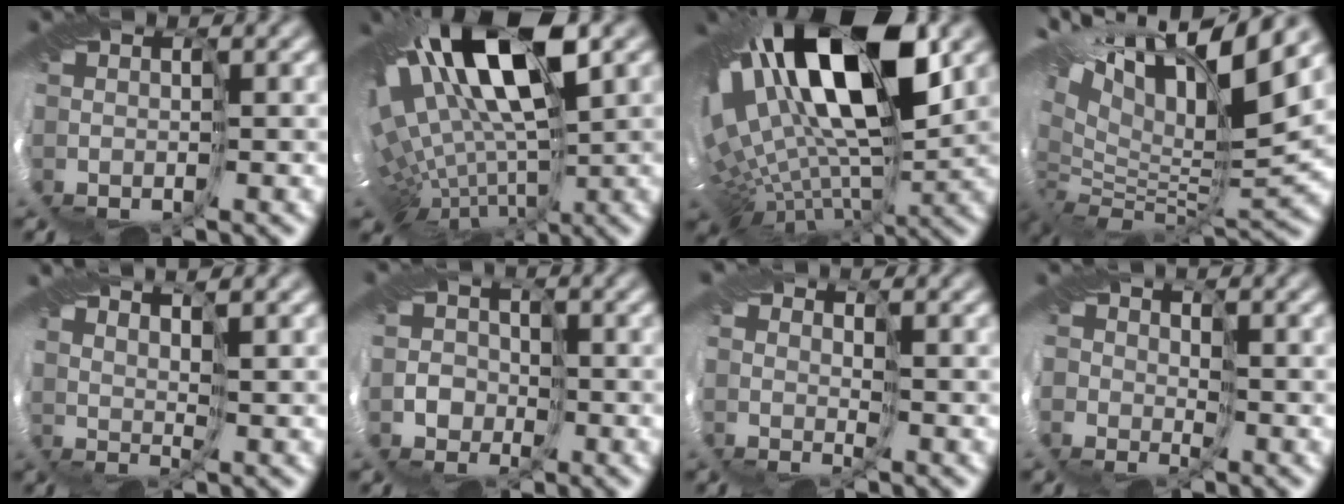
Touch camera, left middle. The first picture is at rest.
{"total": 15.0, "force": [3.9, 6.2, 13.1], "torque": [-0.226, 0.001, 0.079]}
{"total": 16.7, "force": [5.2, 6.6, 14.4], "torque": [-0.230, 0.007, 0.095]}
{"total": 12.6, "force": [6.8, 5.1, 9.3], "torque": [-0.216, 0.018, 0.125]}
{"total": 3.5, "force": [3.4, -0.9, -0.1], "torque": [0.003, 0.010, 0.045]}
{"total": 2.2, "force": [0.5, 1.2, -1.7], "torque": [0.043, 0.012, -0.001]}
{"total": 2.3, "force": [1.4, -1.0, -1.5], "torque": [0.020, 0.002, 0.025]}
{"total": 1.4, "force": [1.0, 0.7, -0.7], "torque": [0.004, -0.003, 0.023]}